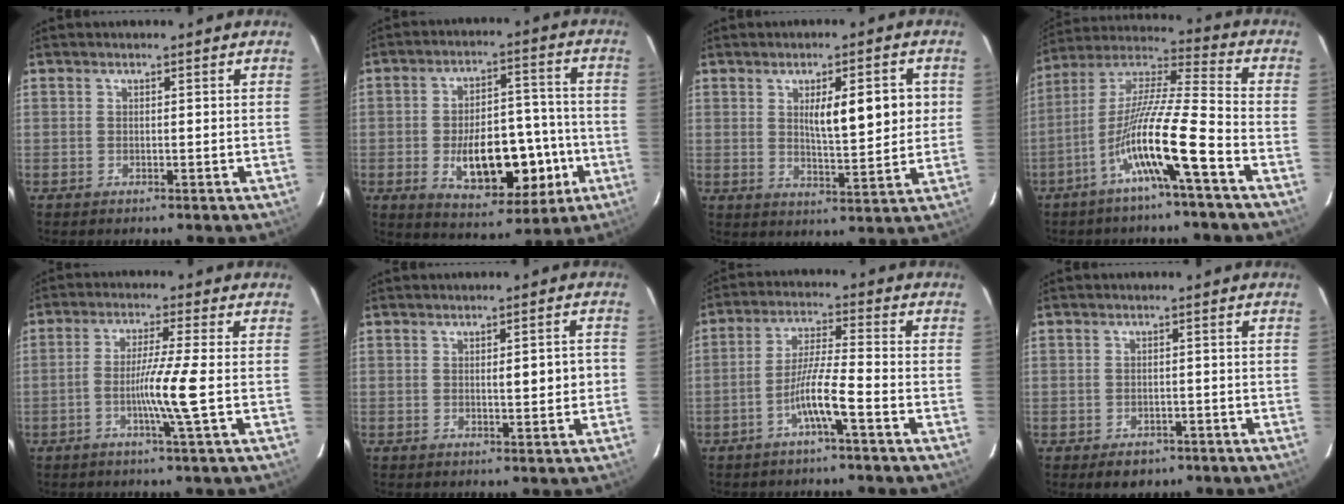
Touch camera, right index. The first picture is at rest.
{"total": 14.6, "force": [-3.9, 7.1, 12.2], "torque": [-0.184, 0.018, -0.045]}
{"total": 9.2, "force": [2.1, 2.2, 8.7], "torque": [-0.129, 0.002, 0.036]}
{"total": 13.7, "force": [-6.2, -0.8, 12.2], "torque": [-0.240, 0.002, -0.121]}
{"total": 6.4, "force": [-1.5, -1.5, 6.0], "torque": [-0.113, -0.008, -0.031]}
{"total": 3.9, "force": [0.0, 0.9, 3.8], "torque": [-0.052, 0.005, 0.002]}
{"total": 6.7, "force": [-3.1, -0.4, 5.9], "torque": [-0.116, 0.011, -0.060]}
{"total": 3.6, "force": [-2.4, 2.4, 1.2], "torque": [-0.015, 0.002, -0.025]}